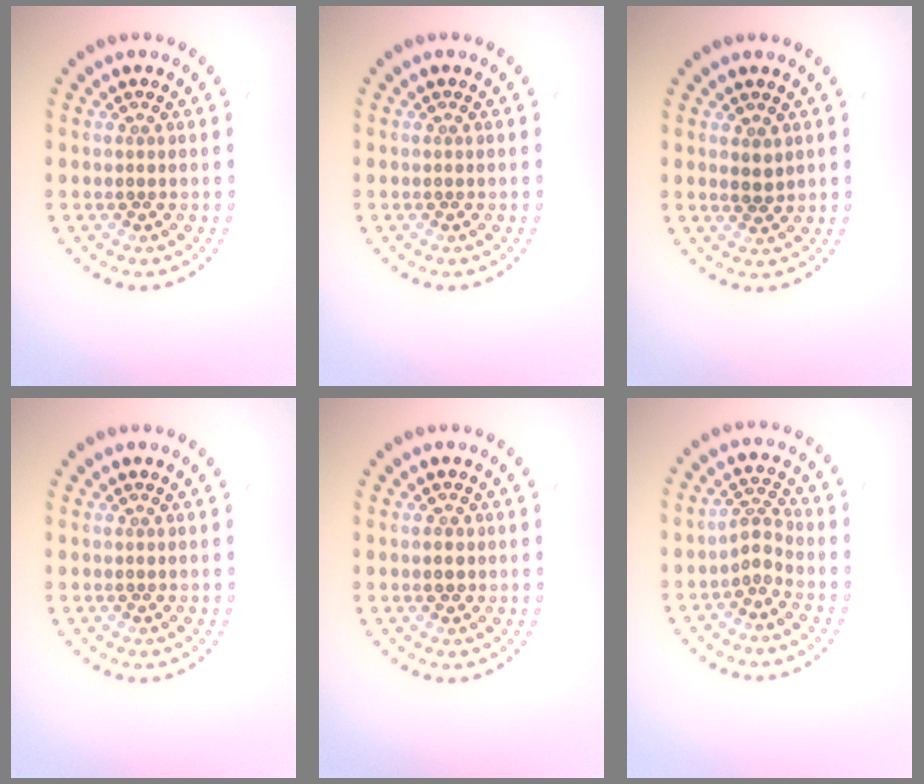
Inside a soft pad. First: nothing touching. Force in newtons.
{"total": 0.0}
{"total": 1.2, "press": 1.1, "slide": 0.4}
{"total": 0.0}
{"total": 1.1, "press": 1.0, "slide": 0.5}
{"total": 2.0, "press": 1.3, "slide": 1.5}